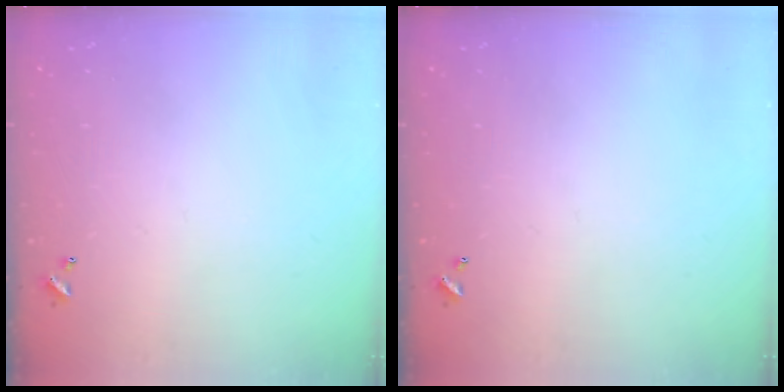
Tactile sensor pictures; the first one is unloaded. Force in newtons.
{"total": 0.0}